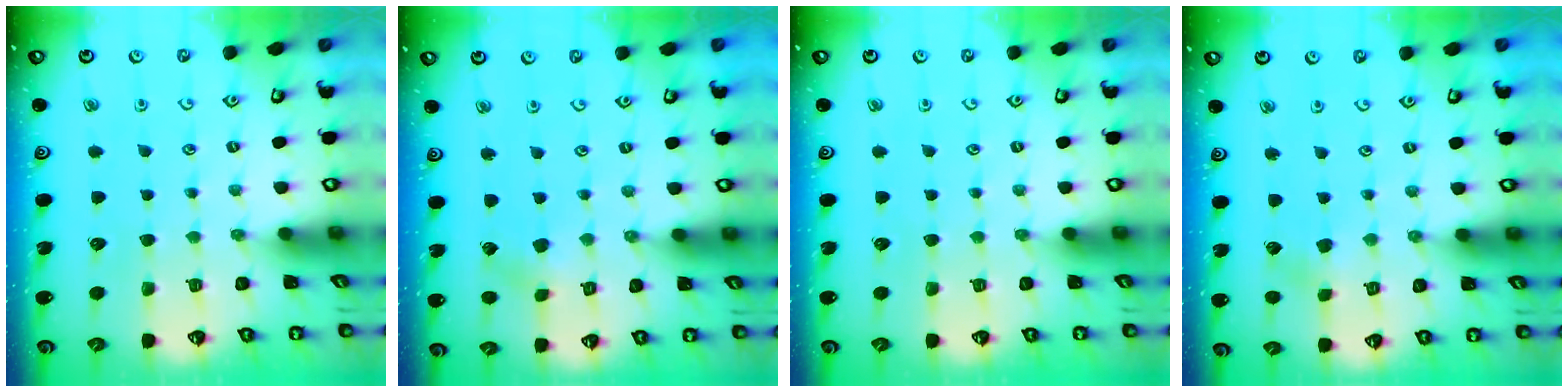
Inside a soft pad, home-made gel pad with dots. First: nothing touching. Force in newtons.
{"total": 2.5, "press": 2.4, "slide": 0.8}
{"total": 0.0}
{"total": 2.3, "press": 2.3, "slide": 0.4}